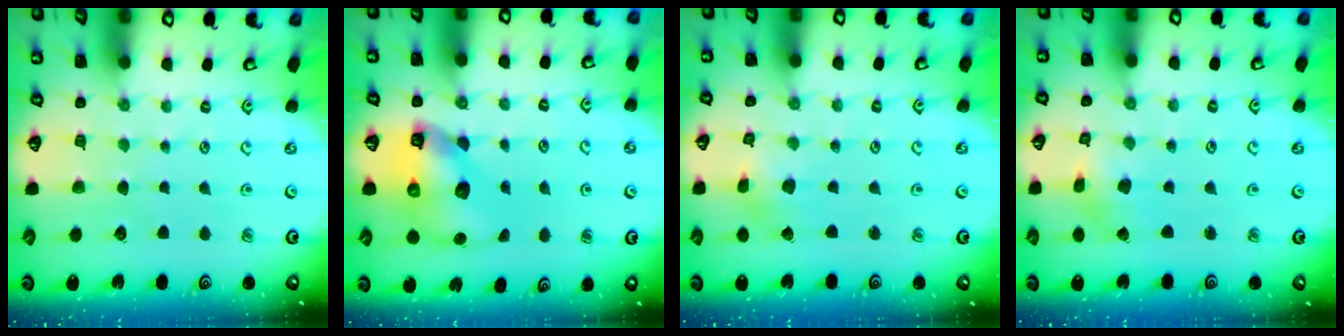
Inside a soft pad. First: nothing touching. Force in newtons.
{"total": 10.6, "press": 10.5, "slide": 1.3}
{"total": 2.1, "press": 2.1, "slide": 0.2}
{"total": 1.3, "press": 1.3, "slide": 0.2}